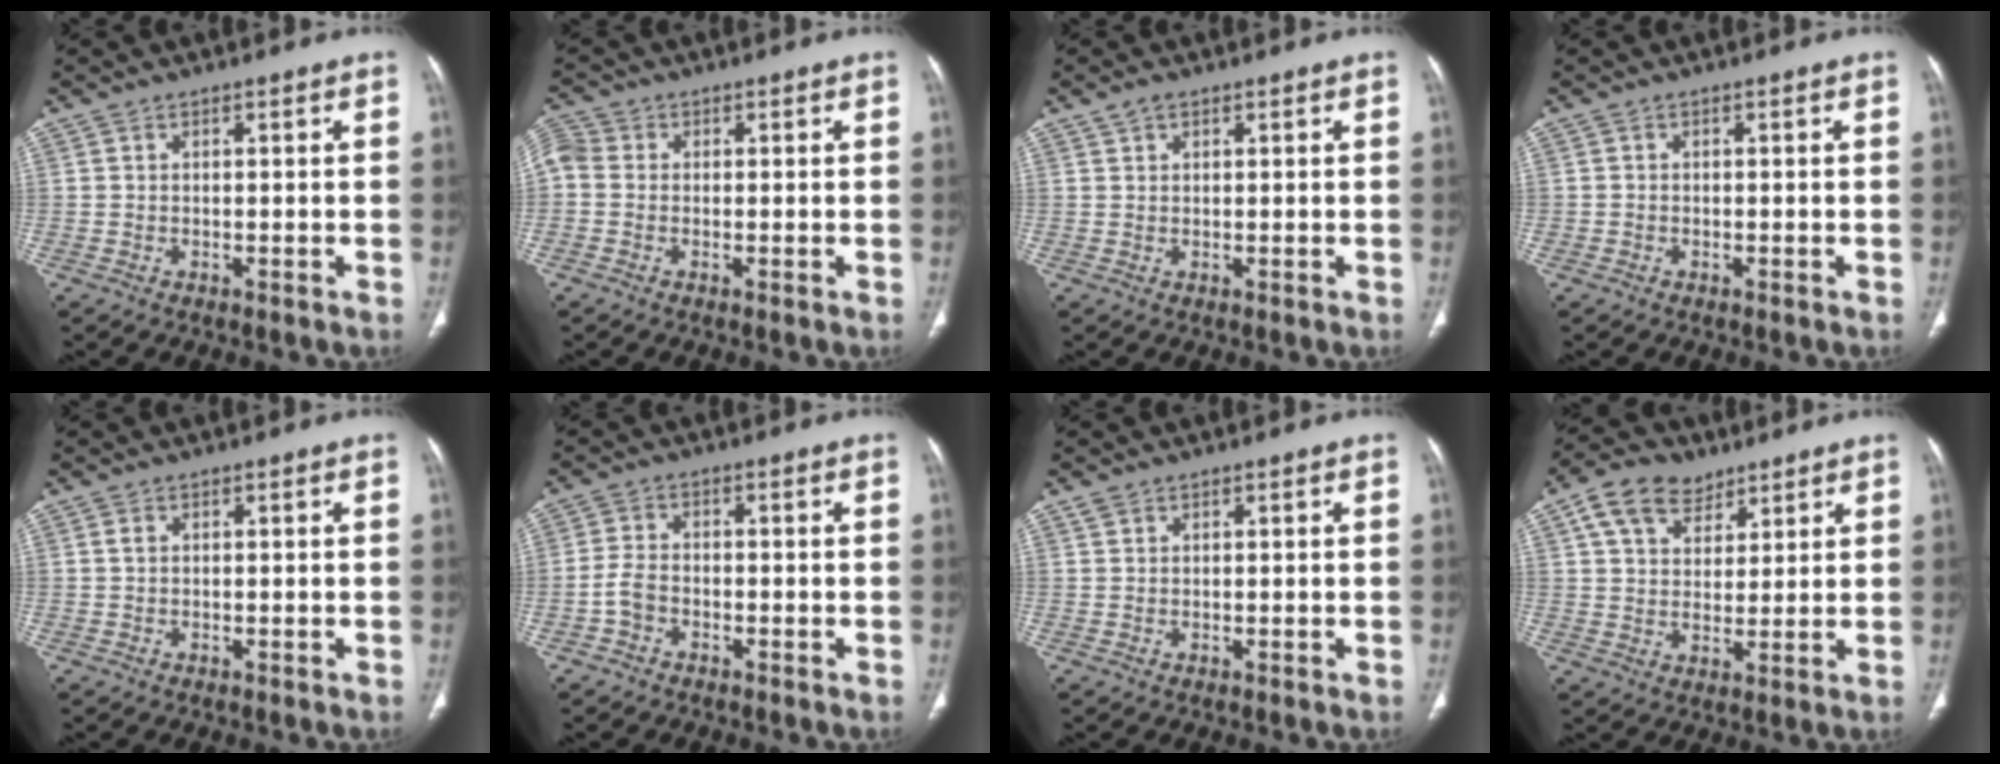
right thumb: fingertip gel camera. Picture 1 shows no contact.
{"total": 4.1, "force": [0.1, 3.3, 2.5], "torque": [-0.060, 0.009, -0.011]}
{"total": 1.6, "force": [1.0, 1.0, 0.8], "torque": [-0.013, 0.003, 0.018]}
{"total": 0.8, "force": [-0.3, 0.7, 0.0], "torque": [0.001, 0.005, -0.007]}
{"total": 0.7, "force": [0.2, 0.5, 0.5], "torque": [-0.008, 0.003, 0.003]}
{"total": 3.4, "force": [-1.5, 2.4, 1.9], "torque": [-0.038, 0.014, -0.032]}
{"total": 0.7, "force": [0.5, 0.5, 0.2], "torque": [-0.004, 0.002, 0.009]}
{"total": 10.4, "force": [5.7, 6.9, 5.2], "torque": [-0.071, -0.011, 0.102]}